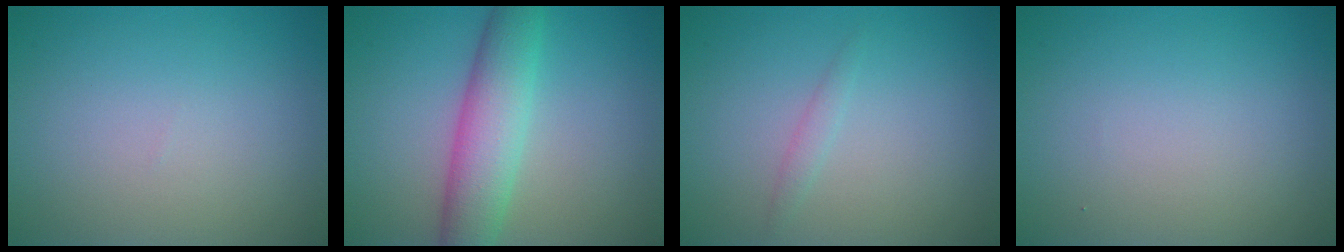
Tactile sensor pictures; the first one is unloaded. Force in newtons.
{"total": 5.8, "press": 5.8, "slide": 0.1}
{"total": 0.9, "press": 0.9, "slide": 0.1}
{"total": 0.0}